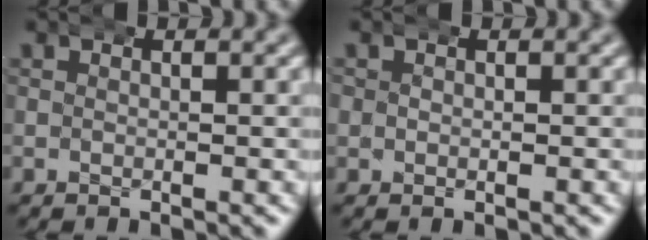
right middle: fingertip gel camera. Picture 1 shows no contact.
{"total": 1.4, "force": [0.3, 1.3, 0.2], "torque": [-0.015, -0.005, 0.006]}